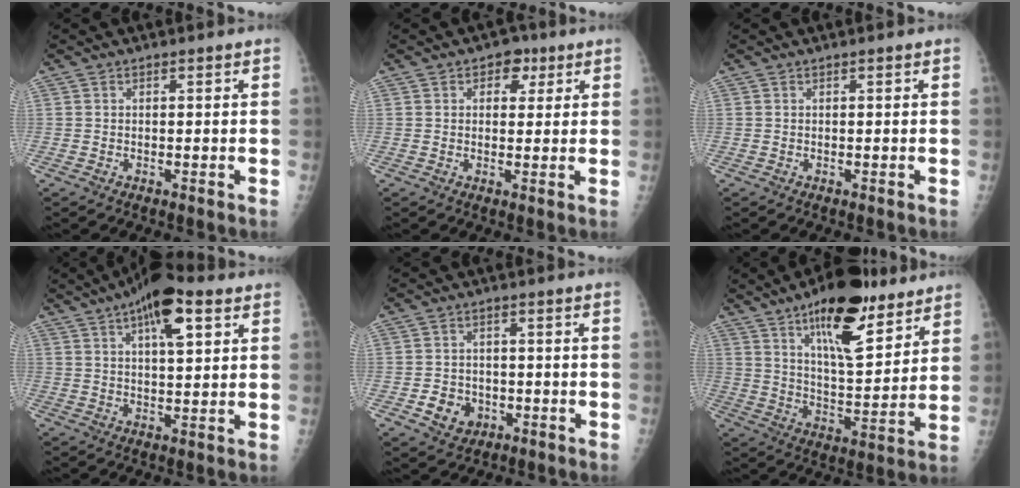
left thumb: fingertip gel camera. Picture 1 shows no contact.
{"total": 4.3, "force": [2.0, 3.2, 2.2], "torque": [0.000, -0.003, 0.022]}
{"total": 0.0}
{"total": 11.2, "force": [5.5, 4.0, 8.9], "torque": [-0.124, -0.005, 0.082]}
{"total": 5.7, "force": [-1.8, 4.8, 2.4], "torque": [-0.018, 0.009, -0.024]}
{"total": 18.9, "force": [11.4, 7.0, 13.3], "torque": [-0.169, -0.063, 0.185]}